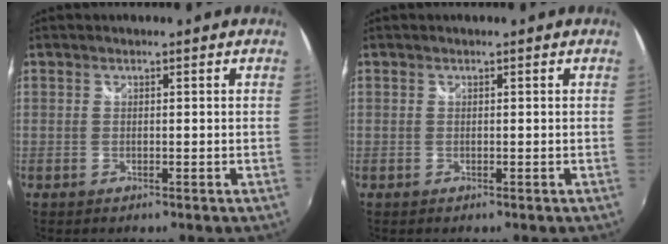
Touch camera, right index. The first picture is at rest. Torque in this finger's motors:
{"motor_torque": [0.00, 0.00, 0.00, 0.00]}